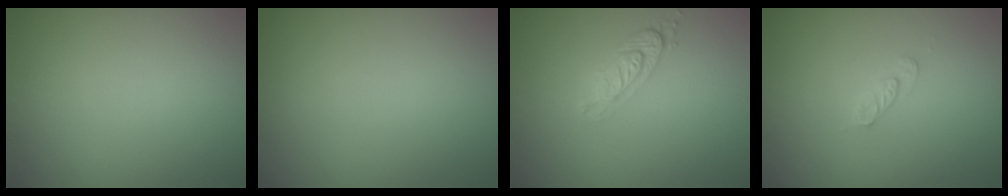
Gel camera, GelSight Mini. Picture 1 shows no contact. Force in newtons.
{"total": 0.0}
{"total": 2.1, "press": 1.9, "slide": 0.9}
{"total": 1.1, "press": 1.1, "slide": 0.2}